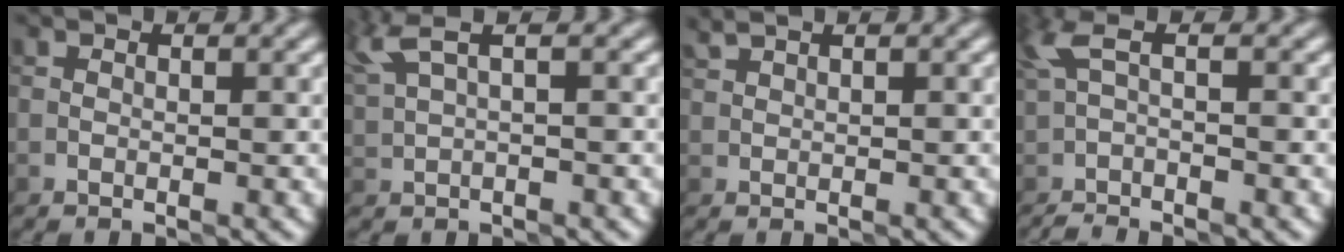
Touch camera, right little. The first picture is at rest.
{"total": 3.0, "force": [1.8, 0.7, 2.3], "torque": [-0.053, 0.016, 0.043]}
{"total": 1.1, "force": [1.0, 0.2, 0.4], "torque": [-0.007, 0.006, 0.016]}
{"total": 2.7, "force": [-0.6, 0.6, 2.6], "torque": [-0.056, -0.005, -0.013]}